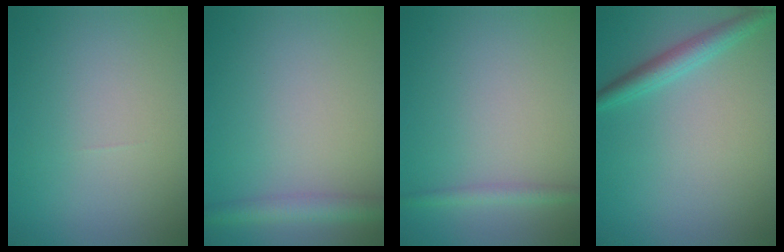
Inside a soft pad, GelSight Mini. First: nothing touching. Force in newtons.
{"total": 3.0, "press": 3.0, "slide": 0.1}
{"total": 1.5, "press": 1.5, "slide": 0.0}
{"total": 2.6, "press": 2.6, "slide": 0.1}